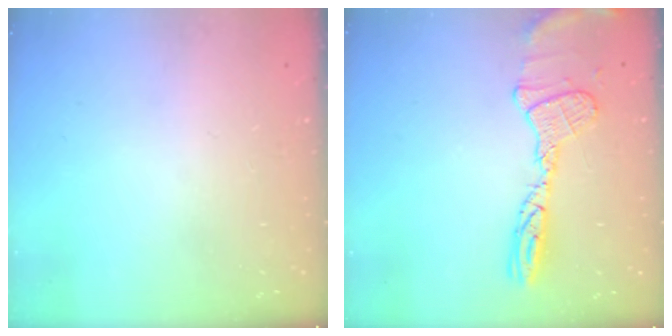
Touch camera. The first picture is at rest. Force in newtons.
{"total": 12.8, "press": 12.7, "slide": 1.0}